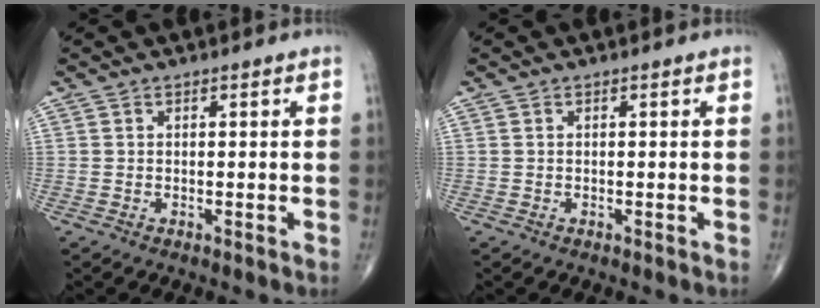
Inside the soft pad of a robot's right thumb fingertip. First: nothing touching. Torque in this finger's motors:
{"motor_torque": [0.37, -0.27, 0.01, -0.08, 0.02]}